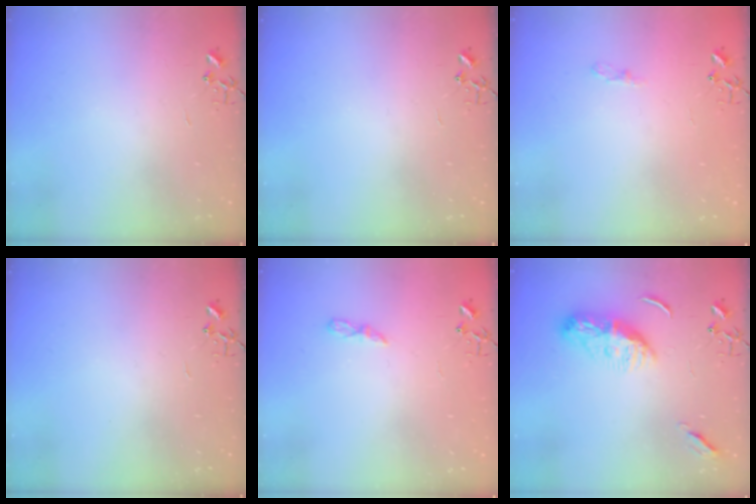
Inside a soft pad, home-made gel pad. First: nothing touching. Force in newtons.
{"total": 0.0}
{"total": 5.0, "press": 4.9, "slide": 0.6}
{"total": 0.0}
{"total": 5.3, "press": 5.3, "slide": 0.7}
{"total": 10.4, "press": 10.3, "slide": 0.7}